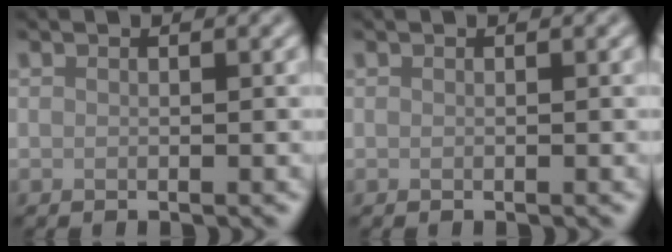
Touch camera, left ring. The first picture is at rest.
{"total": 0.0}